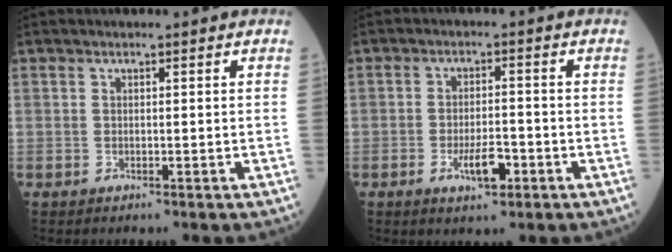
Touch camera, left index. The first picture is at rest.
{"total": 4.8, "force": [-2.2, 1.5, 4.0], "torque": [-0.072, 0.001, -0.036]}